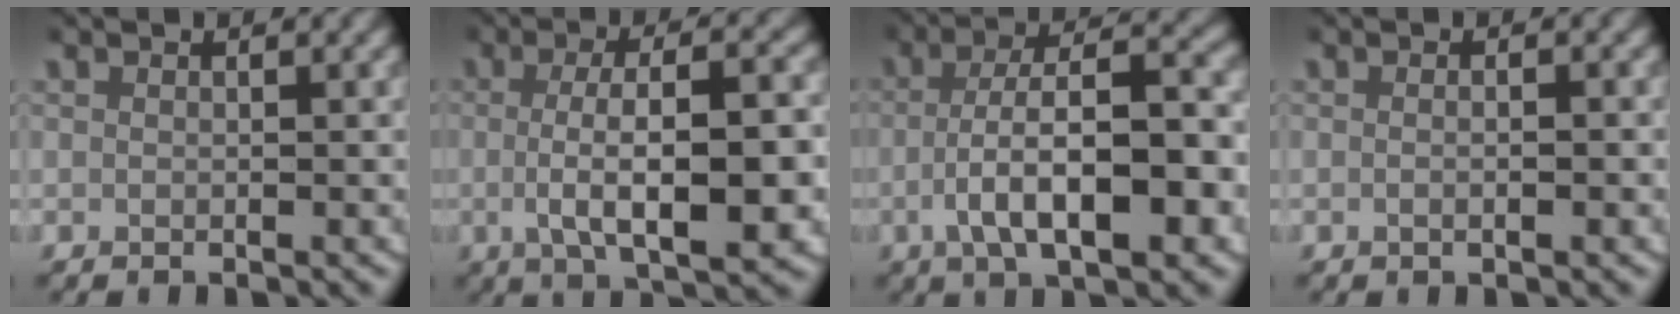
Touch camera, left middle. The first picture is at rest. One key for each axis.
{"total": 7.3, "fx": -1.5, "fy": 2.3, "fz": 6.8, "tx": -0.110, "ty": -0.009, "tz": -0.018}
{"total": 7.8, "fx": -1.8, "fy": 3.2, "fz": 6.9, "tx": -0.113, "ty": -0.009, "tz": -0.023}
{"total": 0.8, "fx": -0.4, "fy": 0.0, "fz": 0.7, "tx": -0.015, "ty": 0.000, "tz": -0.007}